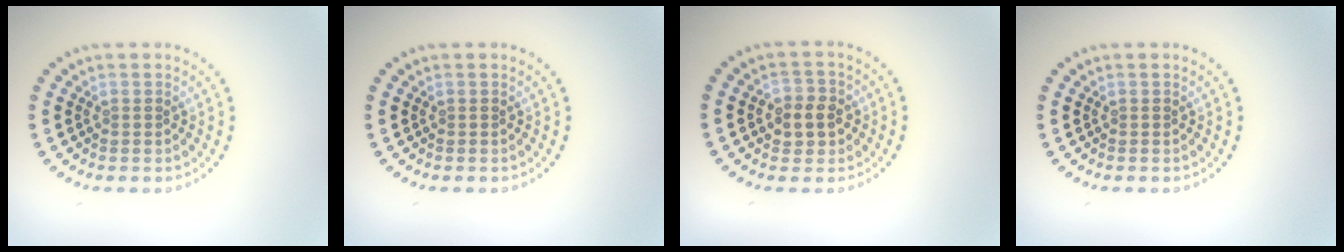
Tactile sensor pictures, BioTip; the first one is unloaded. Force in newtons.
{"total": 0.0}
{"total": 2.7, "press": 2.6, "slide": 0.6}
{"total": 0.0}